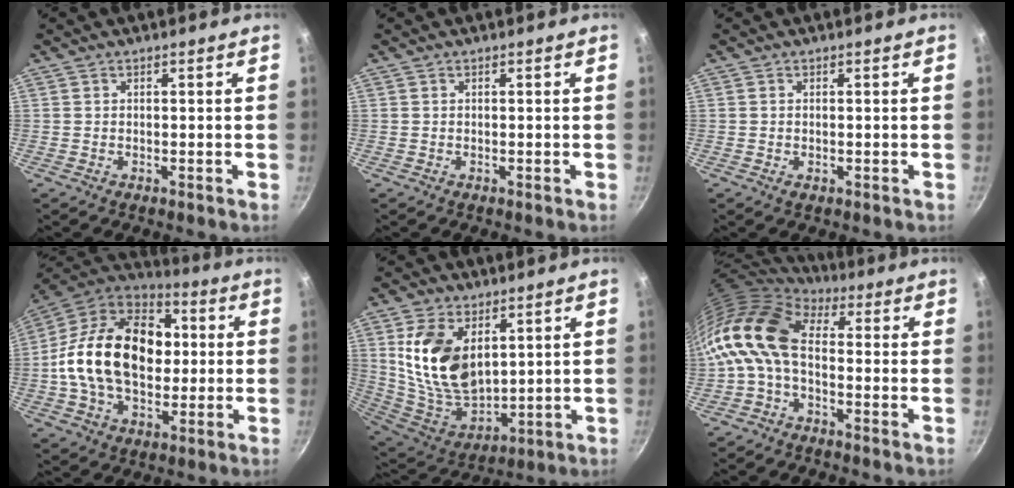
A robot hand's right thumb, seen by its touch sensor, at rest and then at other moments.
{"total": 0.0}
{"total": 0.6, "force": [-0.1, 0.3, 0.5], "torque": [-0.008, -0.001, -0.002]}
{"total": 24.6, "force": [0.9, 16.7, 18.0], "torque": [-0.281, 0.032, 0.003]}
{"total": 16.7, "force": [4.9, 10.2, 12.2], "torque": [-0.211, -0.042, 0.110]}
{"total": 11.1, "force": [-1.0, 6.8, 8.7], "torque": [-0.157, 0.026, -0.038]}